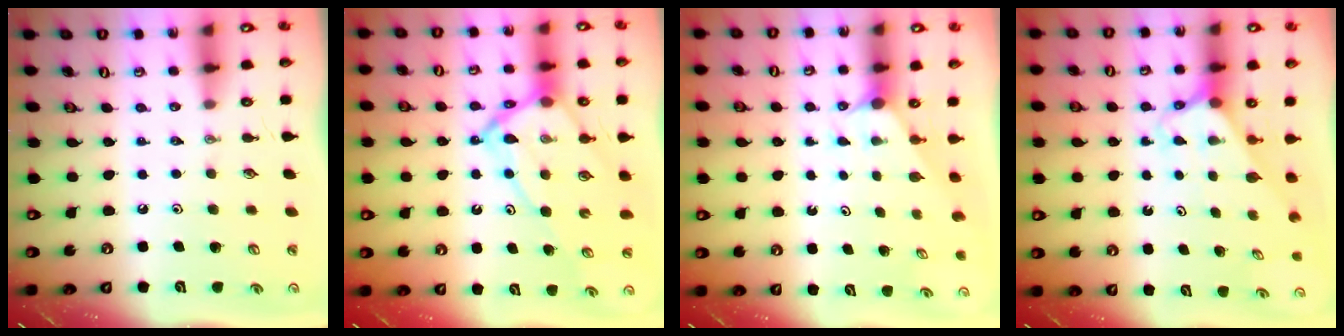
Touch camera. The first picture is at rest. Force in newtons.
{"total": 15.6, "press": 15.6, "slide": 1.5}
{"total": 1.5, "press": 1.5, "slide": 0.2}
{"total": 2.7, "press": 2.7, "slide": 0.1}